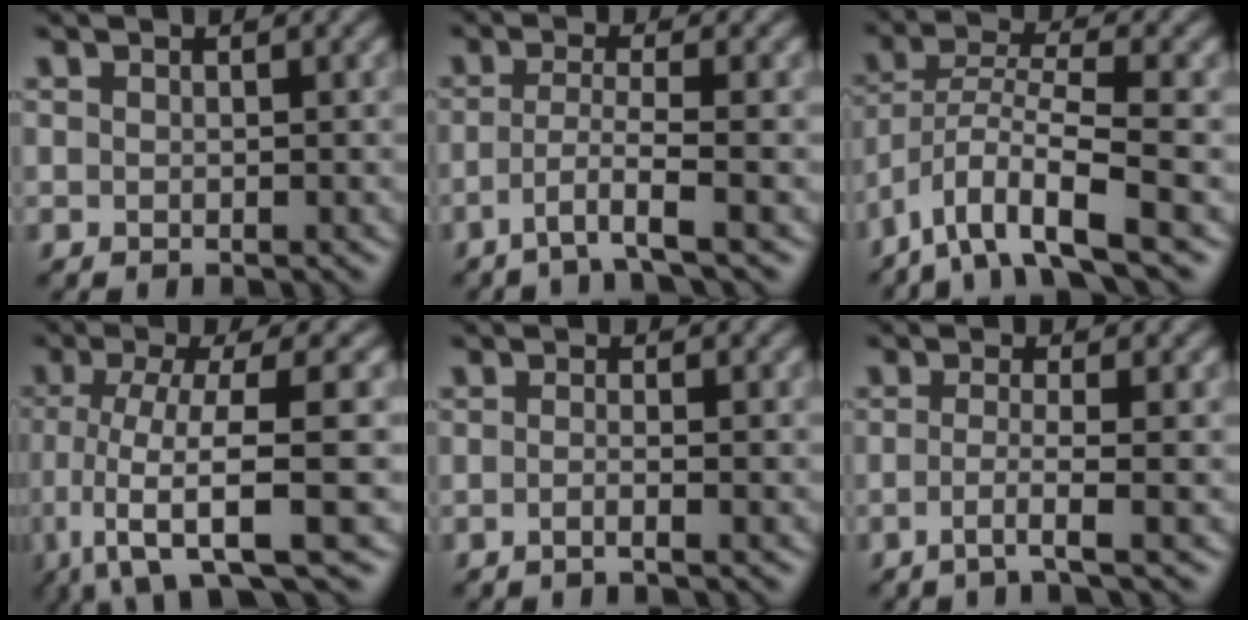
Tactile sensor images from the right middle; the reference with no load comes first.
{"total": 3.0, "force": [-1.4, 0.2, 2.6], "torque": [-0.047, -0.001, -0.040]}
{"total": 6.6, "force": [-4.0, 1.4, 5.0], "torque": [-0.095, 0.004, -0.081]}
{"total": 9.2, "force": [-2.9, 2.1, 8.5], "torque": [-0.138, 0.003, -0.059]}
{"total": 1.1, "force": [-0.6, 0.2, 0.9], "torque": [-0.011, -0.005, -0.018]}
{"total": 2.2, "force": [-0.9, 0.3, 2.0], "torque": [-0.030, -0.002, -0.032]}